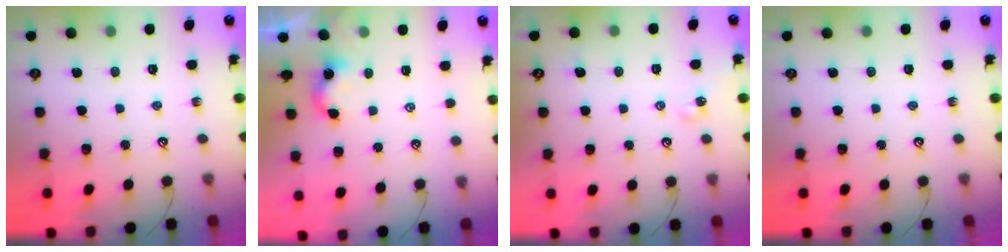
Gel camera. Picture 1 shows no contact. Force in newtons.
{"total": 2.6, "press": 2.6, "slide": 0.2}
{"total": 4.4, "press": 4.3, "slide": 0.7}
{"total": 0.0}